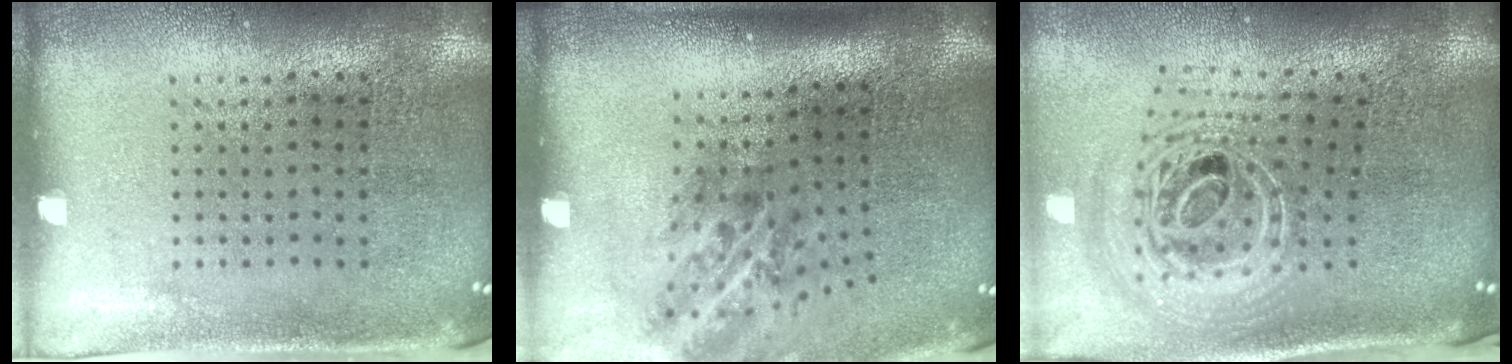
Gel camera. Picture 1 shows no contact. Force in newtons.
{"total": 2.1, "press": 1.3, "slide": 1.7}
{"total": 2.8, "press": 2.0, "slide": 1.9}